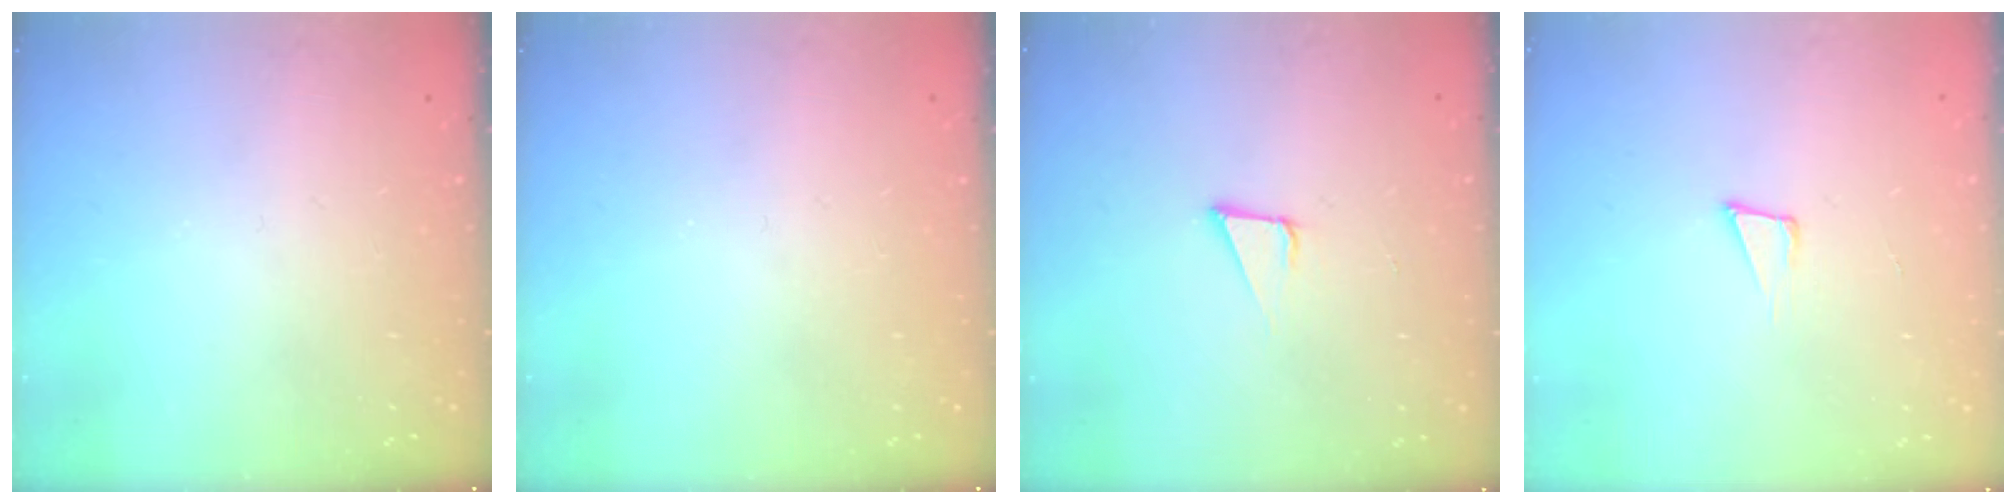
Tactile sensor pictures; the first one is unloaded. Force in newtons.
{"total": 0.0}
{"total": 3.7, "press": 3.1, "slide": 2.1}
{"total": 4.0, "press": 2.5, "slide": 3.1}